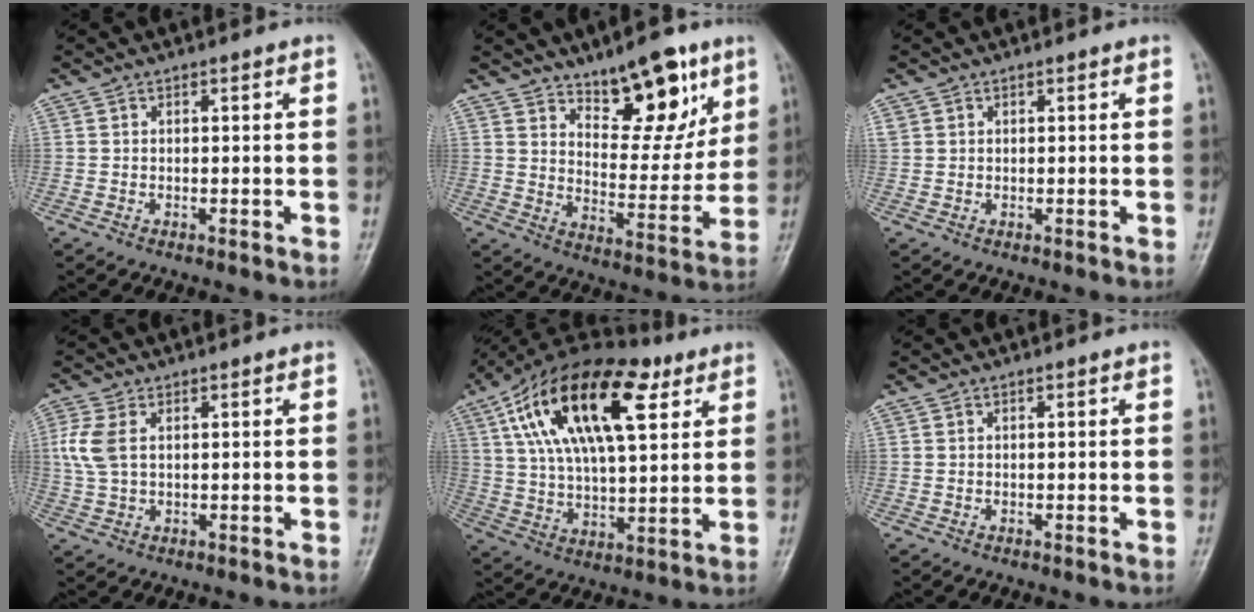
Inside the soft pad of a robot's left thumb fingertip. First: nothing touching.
{"total": 14.6, "force": [9.1, 6.5, 9.4], "torque": [-0.086, -0.064, 0.148]}
{"total": 1.5, "force": [0.5, 1.4, 0.4], "torque": [0.003, 0.004, 0.011]}
{"total": 5.4, "force": [1.2, 3.3, 4.1], "torque": [-0.107, 0.008, 0.025]}
{"total": 24.4, "force": [9.8, 11.1, 19.4], "torque": [-0.332, 0.001, 0.166]}
{"total": 0.0}